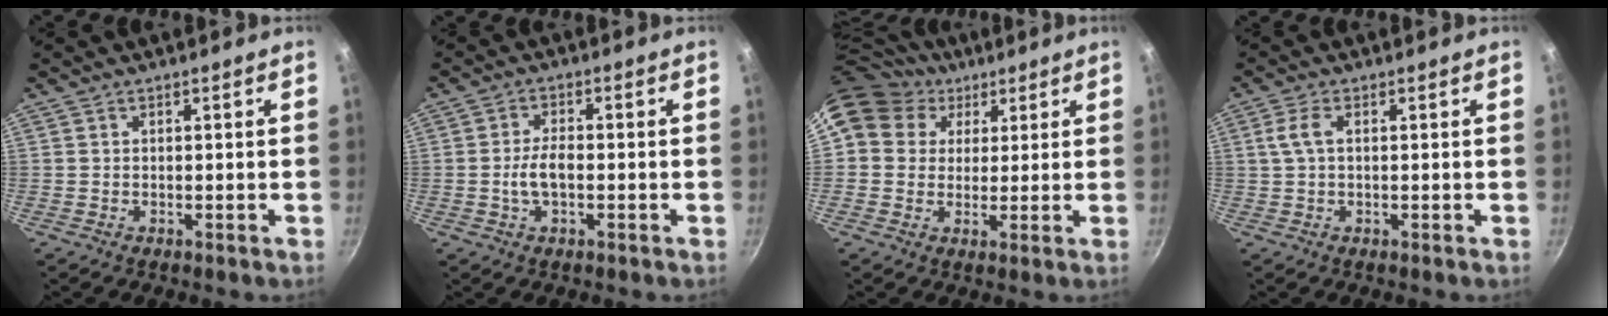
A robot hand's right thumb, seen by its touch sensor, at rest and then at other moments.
{"total": 4.6, "force": [-0.9, 2.2, 3.9], "torque": [-0.069, 0.016, -0.018]}
{"total": 14.0, "force": [6.1, 11.6, 5.1], "torque": [-0.086, 0.014, 0.099]}
{"total": 3.3, "force": [0.5, 1.2, 3.1], "torque": [-0.076, 0.008, 0.009]}